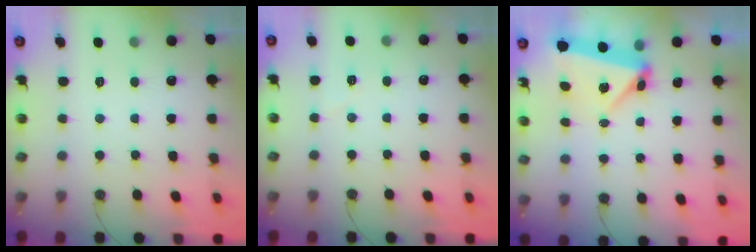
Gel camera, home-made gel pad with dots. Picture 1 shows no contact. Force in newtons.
{"total": 3.8, "press": 3.5, "slide": 1.6}
{"total": 9.1, "press": 4.7, "slide": 7.8}